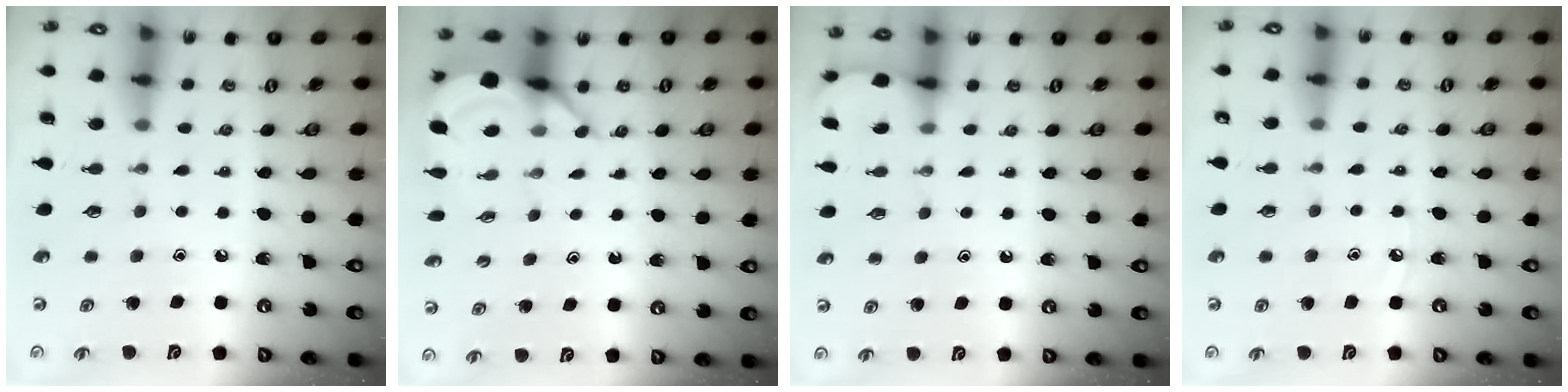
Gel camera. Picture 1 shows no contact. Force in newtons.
{"total": 7.0, "press": 6.9, "slide": 0.5}
{"total": 2.5, "press": 2.5, "slide": 0.3}
{"total": 3.6, "press": 3.6, "slide": 0.5}